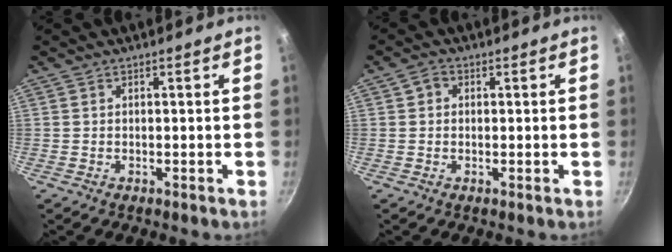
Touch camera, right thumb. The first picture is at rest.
{"total": 1.9, "force": [0.4, 1.7, 0.8], "torque": [-0.009, 0.002, 0.002]}